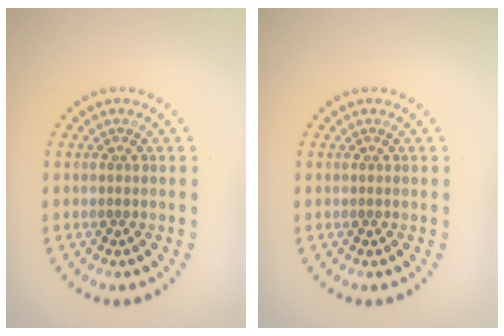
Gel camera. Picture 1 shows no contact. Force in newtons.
{"total": 0.0}